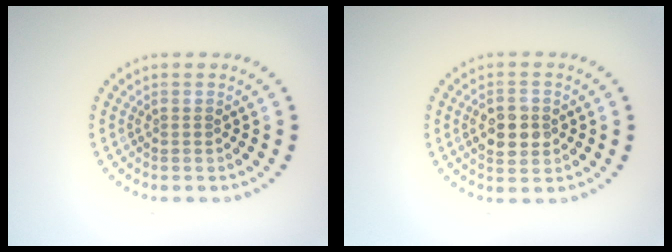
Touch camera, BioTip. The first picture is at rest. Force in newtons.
{"total": 3.6, "press": 3.6, "slide": 0.2}